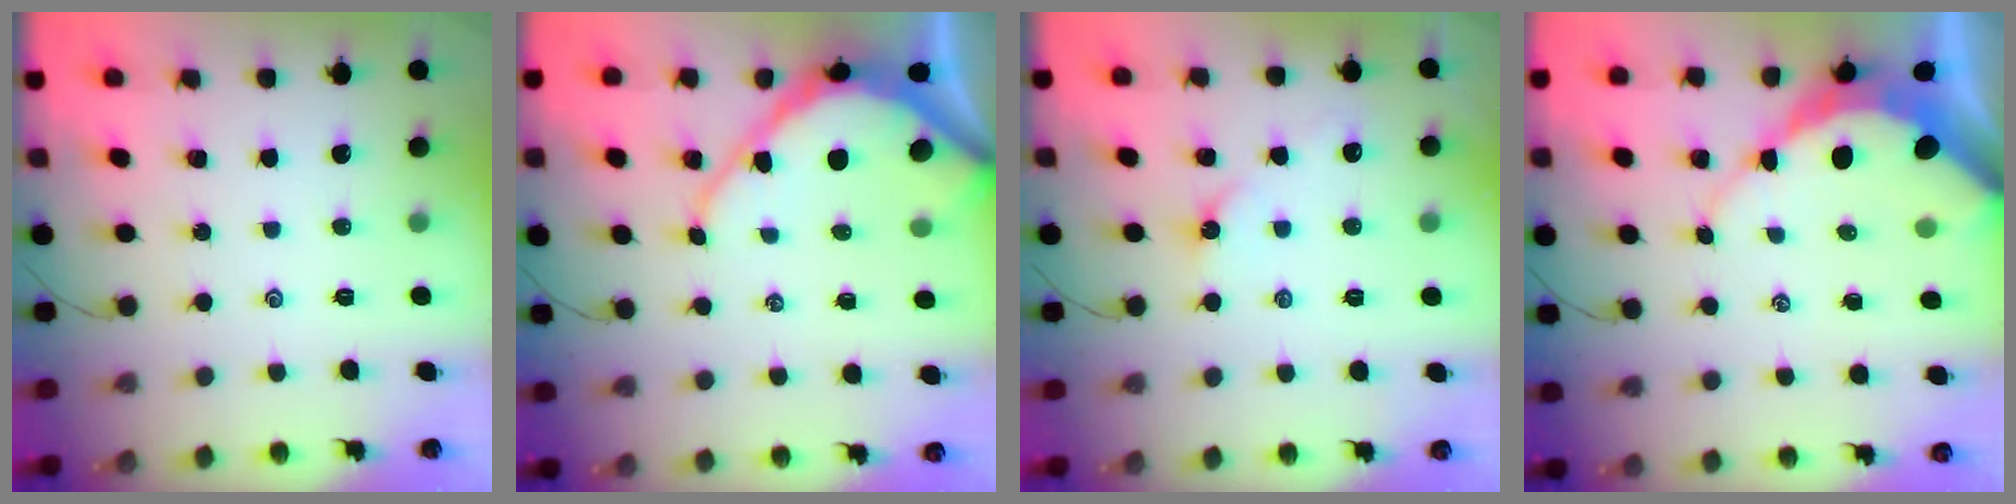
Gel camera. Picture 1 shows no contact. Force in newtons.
{"total": 10.7, "press": 10.6, "slide": 1.0}
{"total": 2.6, "press": 2.5, "slide": 0.5}
{"total": 10.1, "press": 10.1, "slide": 0.8}